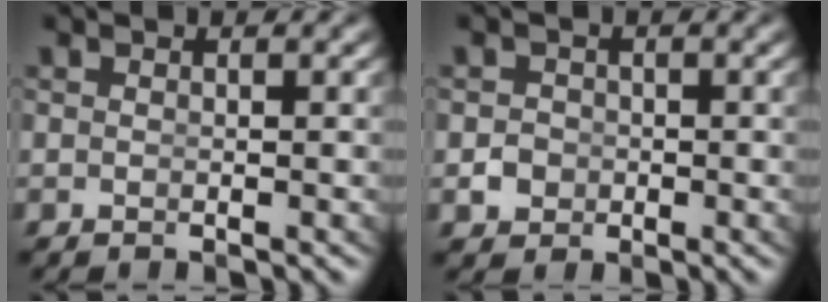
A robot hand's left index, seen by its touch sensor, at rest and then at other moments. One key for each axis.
{"total": 1.2, "fx": -0.6, "fy": 1.0, "fz": 0.3, "tx": -0.005, "ty": -0.011, "tz": -0.004}